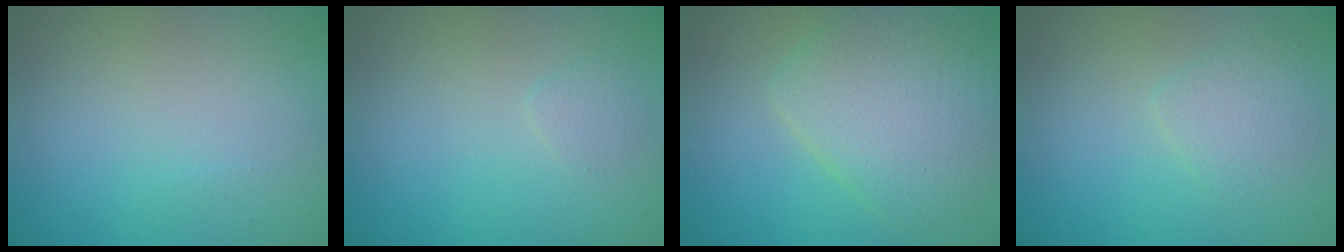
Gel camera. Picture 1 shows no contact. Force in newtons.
{"total": 0.8, "press": 0.8, "slide": 0.0}
{"total": 5.9, "press": 5.9, "slide": 0.1}
{"total": 1.9, "press": 1.9, "slide": 0.1}